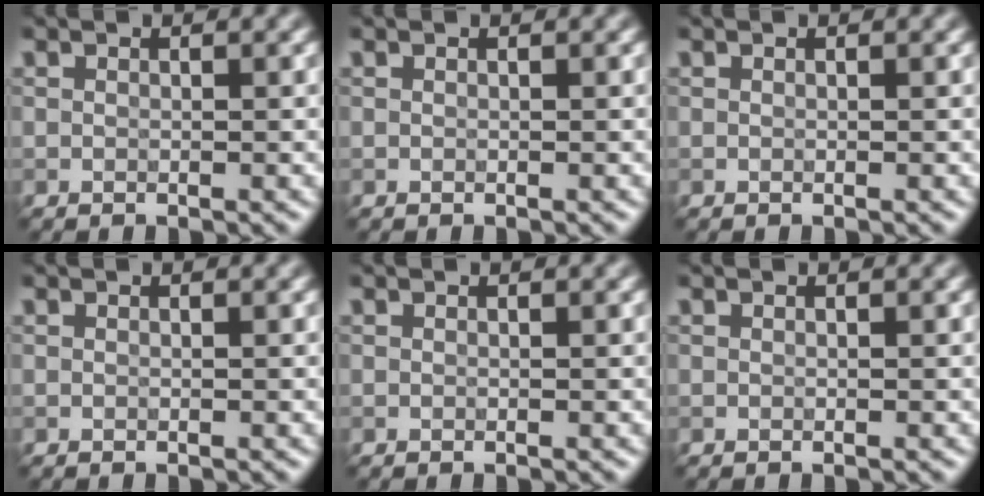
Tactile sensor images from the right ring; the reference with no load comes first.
{"total": 0.0}
{"total": 0.0}
{"total": 0.0}
{"total": 0.0}
{"total": 0.0}